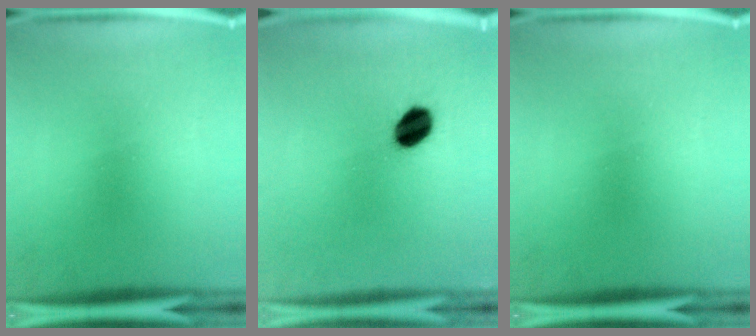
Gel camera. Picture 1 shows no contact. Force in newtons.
{"total": 7.5}
{"total": 0.0}